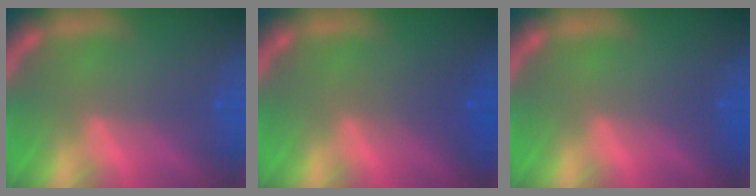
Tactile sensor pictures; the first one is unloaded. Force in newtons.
{"total": 2.0}
{"total": 0.0}